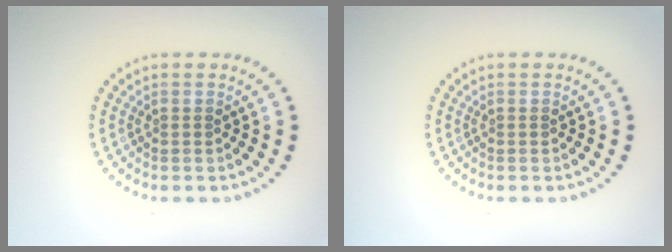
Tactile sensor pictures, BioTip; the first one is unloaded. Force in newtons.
{"total": 0.0}